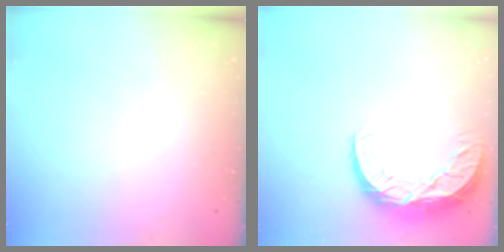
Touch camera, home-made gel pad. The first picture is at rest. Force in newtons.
{"total": 11.3, "press": 11.2, "slide": 0.9}